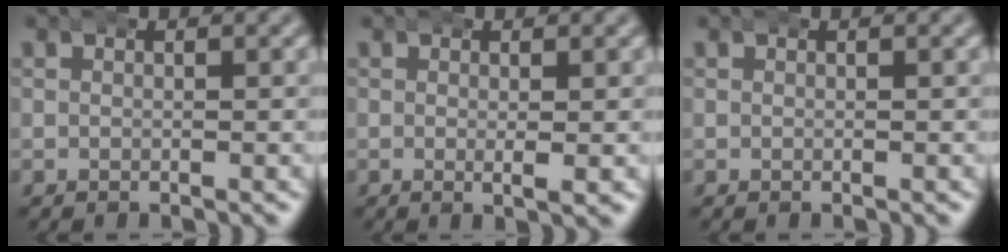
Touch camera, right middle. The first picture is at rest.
{"total": 1.6, "force": [-0.1, 0.3, 1.6], "torque": [-0.027, 0.002, -0.005]}
{"total": 0.0}